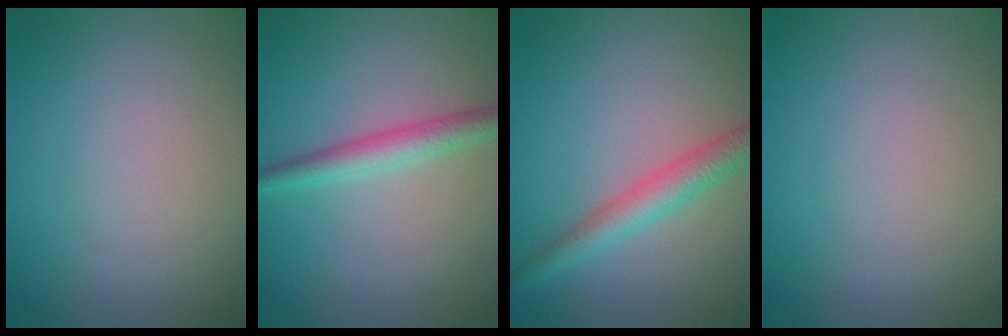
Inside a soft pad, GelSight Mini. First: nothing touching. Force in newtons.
{"total": 2.9, "press": 2.9, "slide": 0.1}
{"total": 3.5, "press": 3.5, "slide": 0.1}
{"total": 0.0}